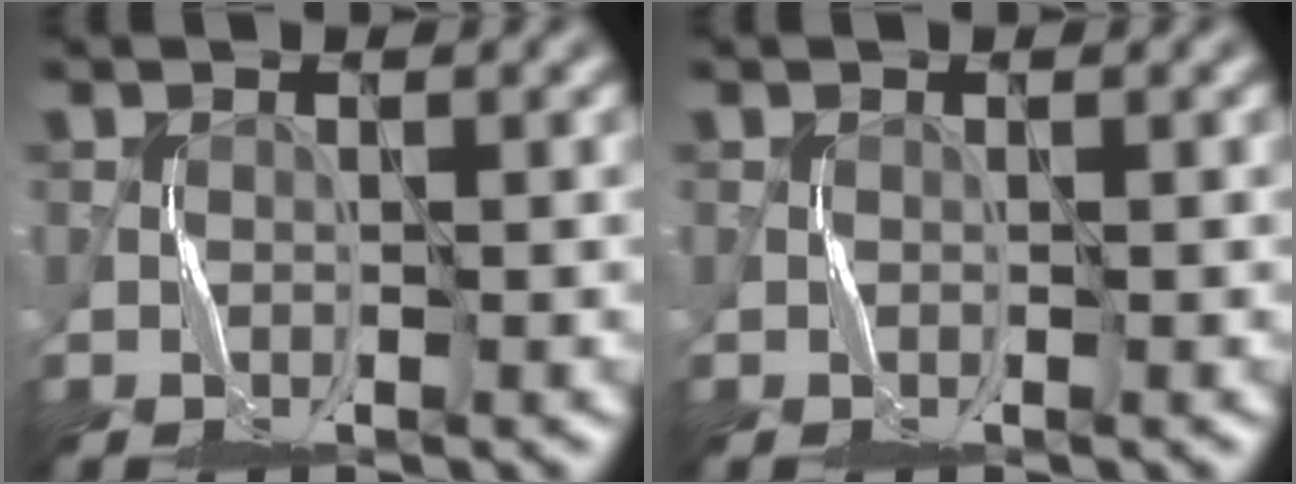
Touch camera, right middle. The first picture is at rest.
{"total": 0.0}